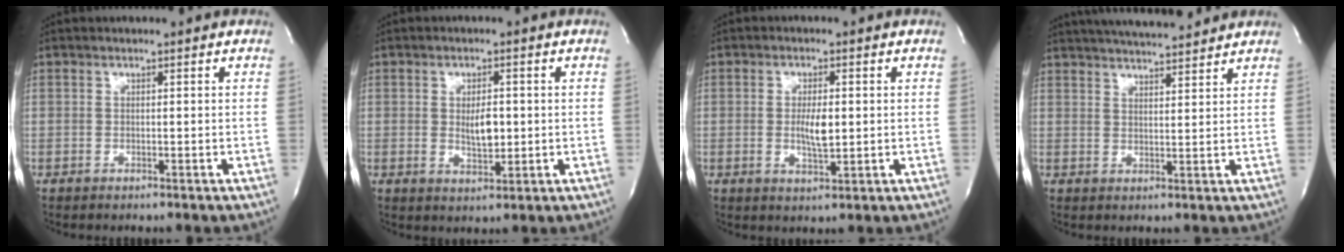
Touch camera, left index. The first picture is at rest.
{"total": 4.1, "force": [0.1, 1.6, 3.8], "torque": [-0.064, -0.004, 0.008]}
{"total": 4.3, "force": [0.0, 1.2, 4.1], "torque": [-0.078, -0.004, 0.002]}
{"total": 12.6, "force": [11.4, 1.6, 5.1], "torque": [-0.086, 0.021, 0.167]}